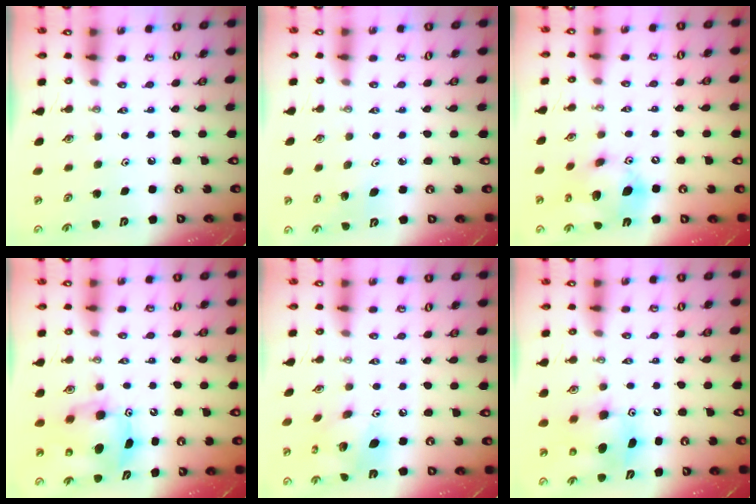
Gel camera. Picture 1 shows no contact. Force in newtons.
{"total": 2.8, "press": 2.6, "slide": 1.2}
{"total": 14.0, "press": 13.7, "slide": 2.7}
{"total": 7.9, "press": 7.9, "slide": 0.6}
{"total": 12.8, "press": 12.8, "slide": 1.0}
{"total": 8.8, "press": 8.5, "slide": 2.3}